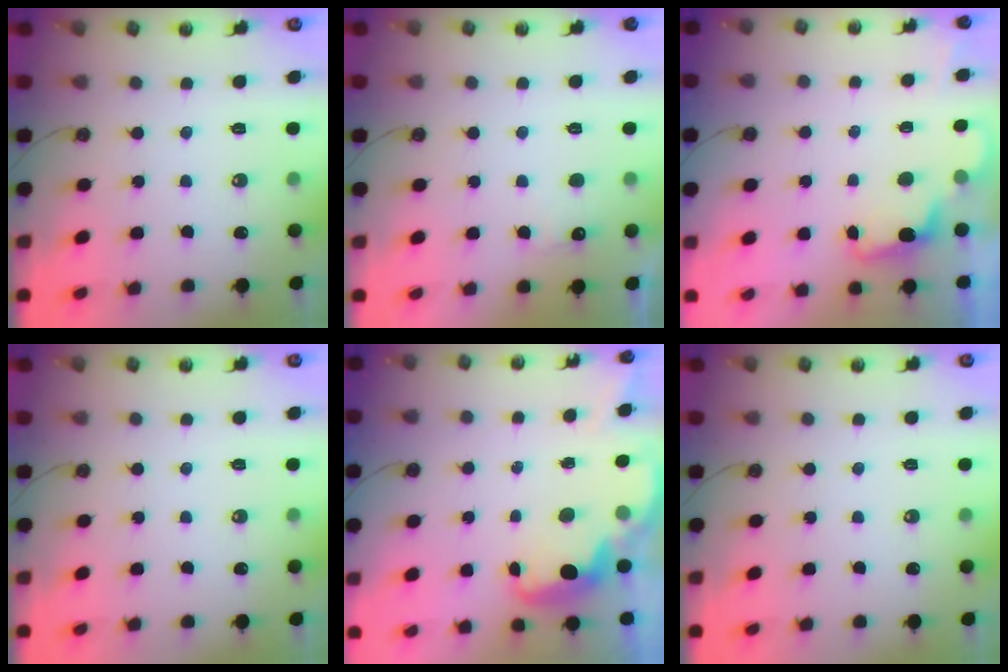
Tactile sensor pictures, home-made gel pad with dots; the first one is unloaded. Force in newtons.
{"total": 6.2, "press": 6.0, "slide": 1.5}
{"total": 2.2, "press": 2.1, "slide": 0.7}
{"total": 0.0}
{"total": 2.6, "press": 2.6, "slide": 0.5}
{"total": 0.0}